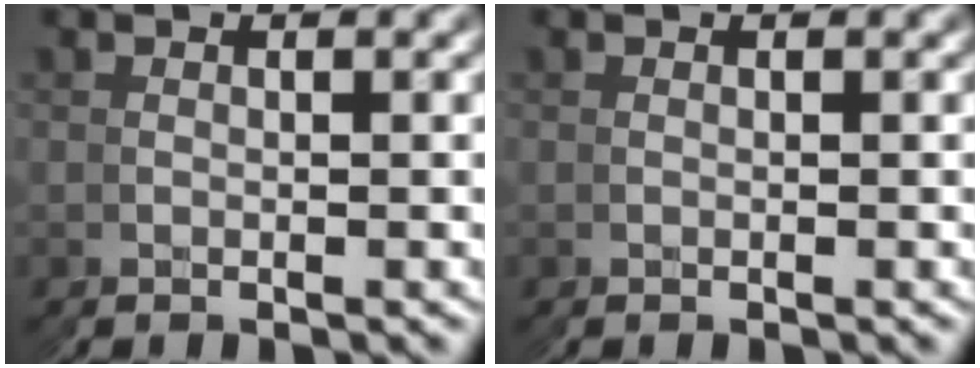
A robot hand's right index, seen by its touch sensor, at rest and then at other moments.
{"total": 0.0}